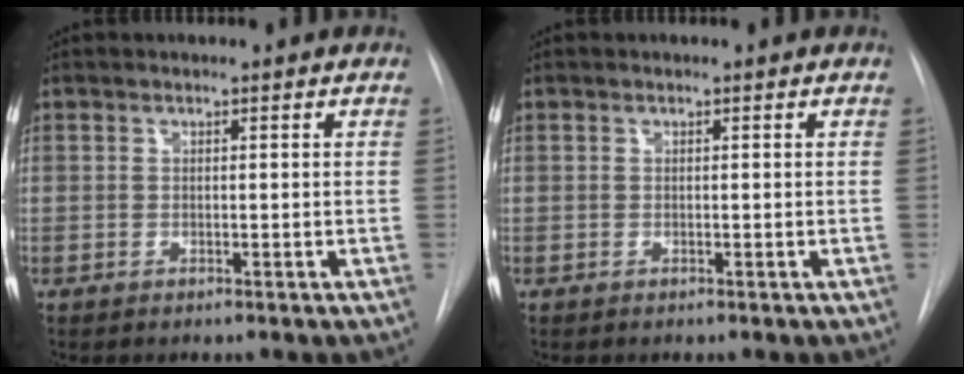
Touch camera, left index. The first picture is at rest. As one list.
[{"total": 0.0}]